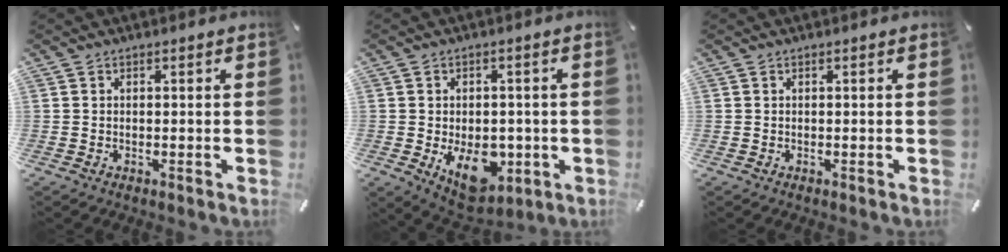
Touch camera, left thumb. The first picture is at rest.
{"total": 11.5, "force": [-3.1, 7.6, 8.0], "torque": [-0.116, -0.004, -0.050]}
{"total": 0.0}